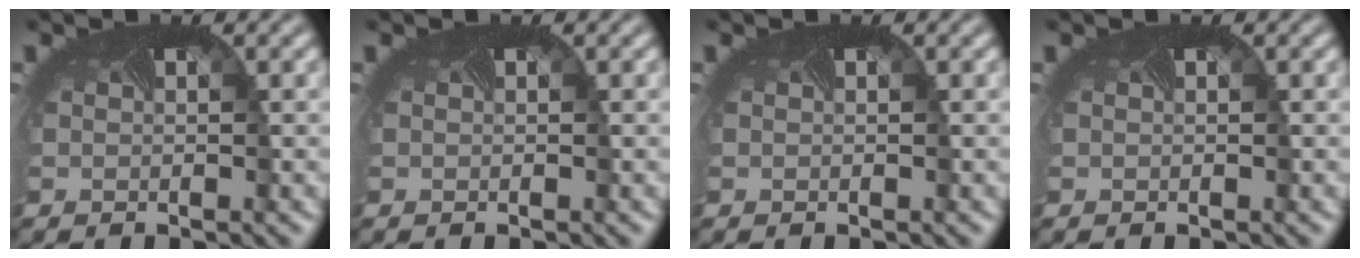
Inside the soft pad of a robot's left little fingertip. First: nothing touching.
{"total": 0.0}
{"total": 0.0}
{"total": 0.0}